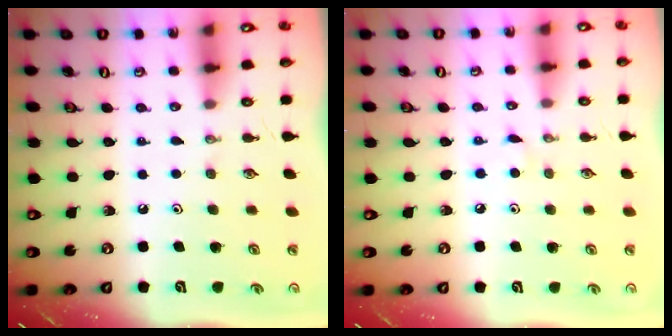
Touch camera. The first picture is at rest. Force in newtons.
{"total": 2.7, "press": 2.7, "slide": 0.4}